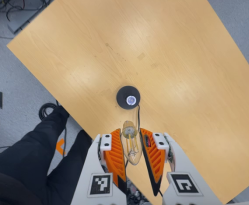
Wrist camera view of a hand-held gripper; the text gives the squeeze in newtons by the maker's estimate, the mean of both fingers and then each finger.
{"total": 13.6, "left": 14.1, "right": 13.1}